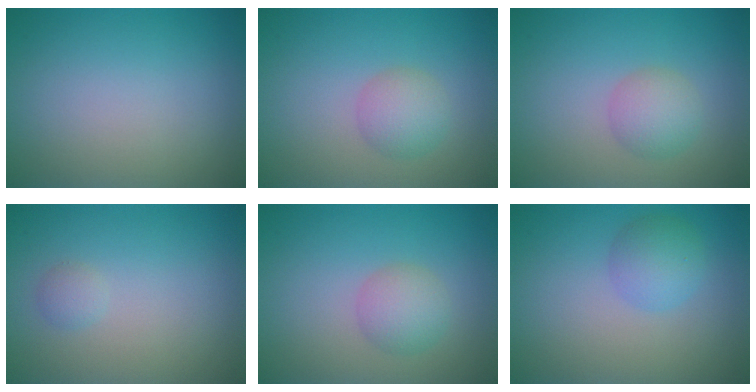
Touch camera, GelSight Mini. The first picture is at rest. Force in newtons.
{"total": 2.5, "press": 2.5, "slide": 0.1}
{"total": 2.5, "press": 2.5, "slide": 0.1}
{"total": 0.8, "press": 0.8, "slide": 0.1}
{"total": 2.5, "press": 2.5, "slide": 0.1}
{"total": 2.7, "press": 2.7, "slide": 0.1}